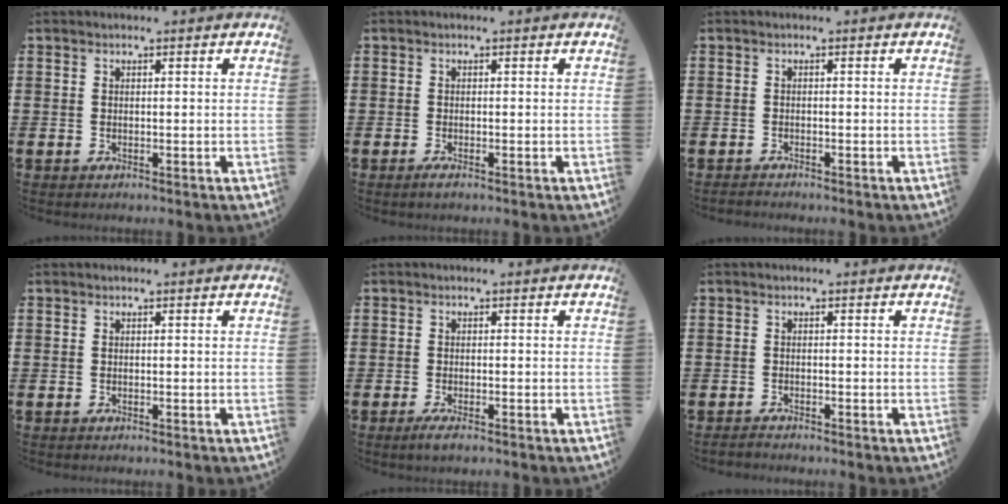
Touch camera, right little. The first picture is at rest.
{"total": 0.8, "force": [-0.3, 0.1, 0.8], "torque": [-0.013, -0.002, -0.005]}
{"total": 0.6, "force": [-0.6, 0.0, 0.0], "torque": [-0.001, -0.003, -0.013]}
{"total": 0.0}
{"total": 1.4, "force": [-0.7, 0.2, 1.2], "torque": [-0.020, -0.002, -0.014]}
{"total": 0.7, "force": [-0.7, 0.1, 0.1], "torque": [-0.004, -0.004, -0.015]}